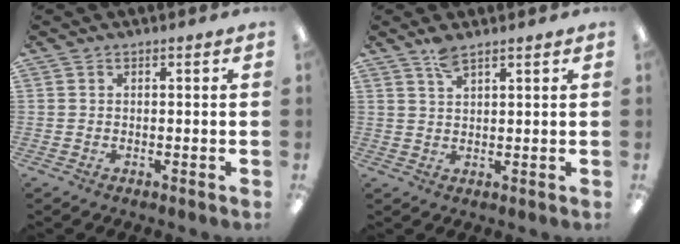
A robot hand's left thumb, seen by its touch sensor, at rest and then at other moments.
{"total": 3.6, "force": [2.7, 1.1, 2.1], "torque": [-0.041, -0.003, 0.047]}